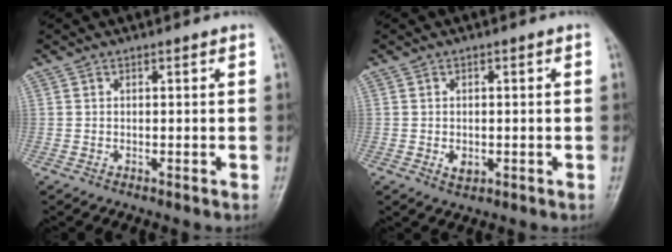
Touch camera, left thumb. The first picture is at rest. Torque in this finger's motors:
{"motor_torque": [-0.02, 0.02, 0.11, 0.00, 0.00]}